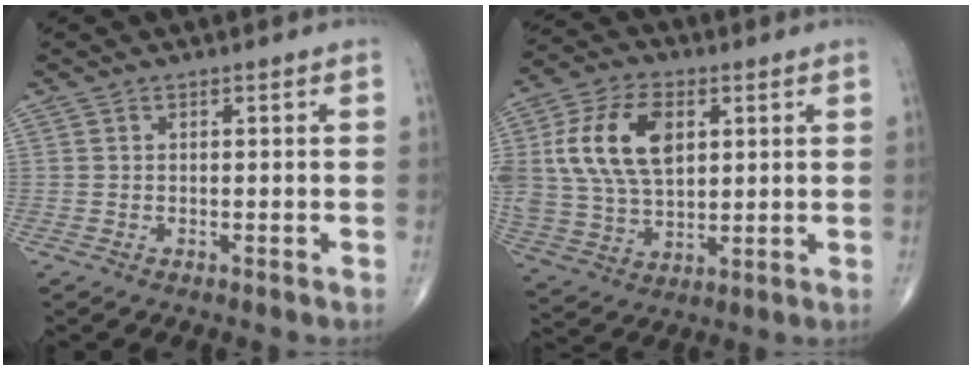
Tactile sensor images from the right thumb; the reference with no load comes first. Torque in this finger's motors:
{"motor_torque": [2.12, 2.89, 1.87, 0.46, 0.25]}